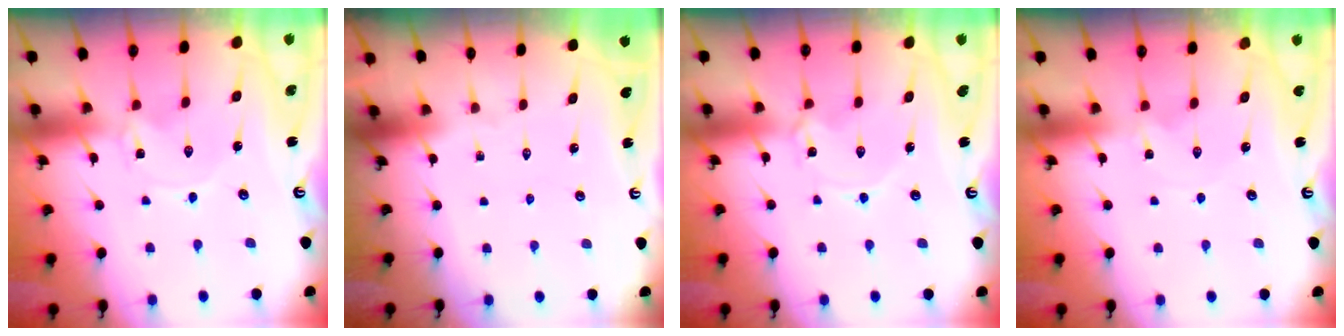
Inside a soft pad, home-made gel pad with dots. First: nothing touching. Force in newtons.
{"total": 0.0}
{"total": 2.8, "press": 2.8, "slide": 0.2}
{"total": 0.7, "press": 0.7, "slide": 0.1}